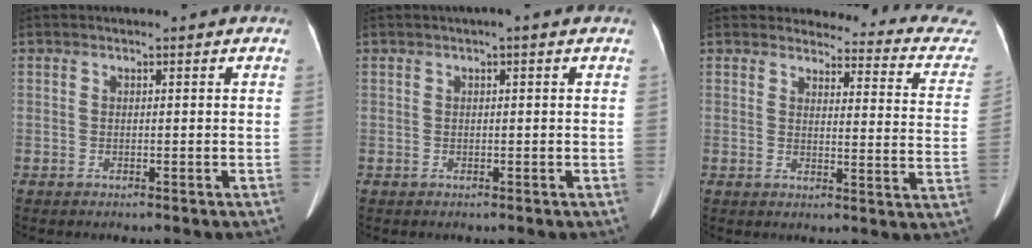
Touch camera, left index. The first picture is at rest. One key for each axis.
{"total": 0.9, "fx": 0.4, "fy": 0.0, "fz": 0.8, "tx": -0.016, "ty": 0.003, "tz": 0.003}
{"total": 16.8, "fx": 16.4, "fy": 3.1, "fz": 2.1, "tx": 0.022, "ty": -0.103, "tz": 0.138}